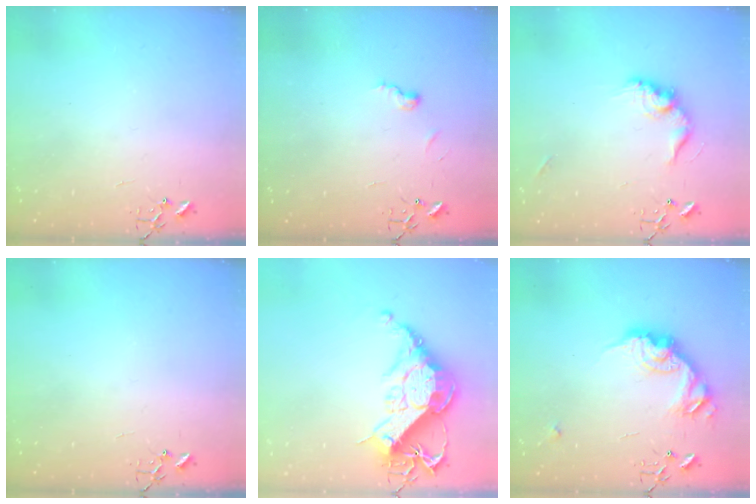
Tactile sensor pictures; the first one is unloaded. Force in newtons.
{"total": 5.5, "press": 5.5, "slide": 0.6}
{"total": 12.6, "press": 12.6, "slide": 0.7}
{"total": 0.0}
{"total": 18.5, "press": 18.4, "slide": 1.5}
{"total": 16.0, "press": 16.0, "slide": 0.3}